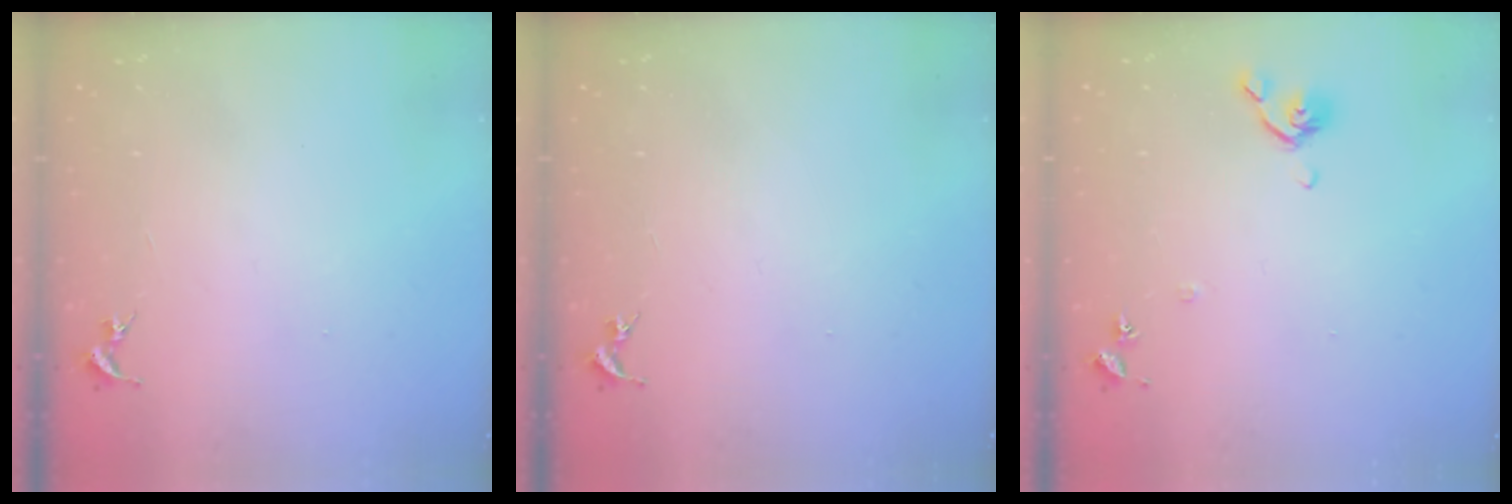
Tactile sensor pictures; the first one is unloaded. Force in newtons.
{"total": 0.0}
{"total": 6.7, "press": 6.6, "slide": 1.0}